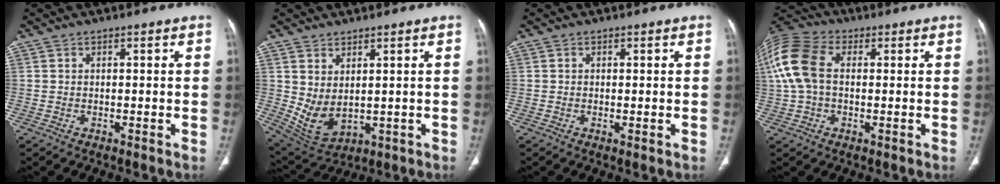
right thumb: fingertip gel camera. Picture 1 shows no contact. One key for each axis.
{"total": 7.5, "fx": 1.2, "fy": 4.3, "fz": 6.1, "tx": -0.108, "ty": -0.017, "tz": 0.050}
{"total": 0.7, "fx": -0.1, "fy": 0.2, "fz": 0.6, "tx": -0.016, "ty": -0.004, "tz": -0.002}
{"total": 13.3, "fx": 1.8, "fy": 8.6, "fz": 10.0, "tx": -0.233, "ty": 0.029, "tz": 0.029}